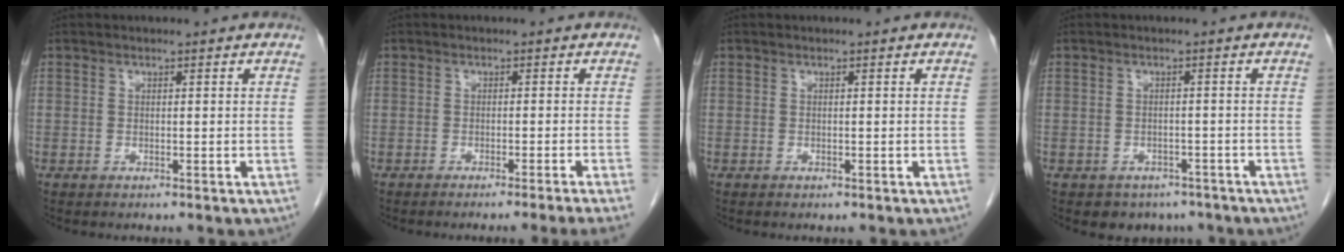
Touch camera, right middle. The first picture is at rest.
{"total": 4.8, "force": [-3.7, -1.7, 2.6], "torque": [-0.018, 0.001, -0.049]}
{"total": 0.0}
{"total": 4.5, "force": [-3.3, 3.0, 0.4], "torque": [-0.003, 0.011, -0.040]}